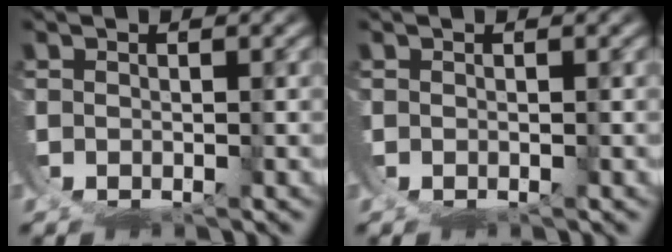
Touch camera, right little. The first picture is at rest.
{"total": 0.0}